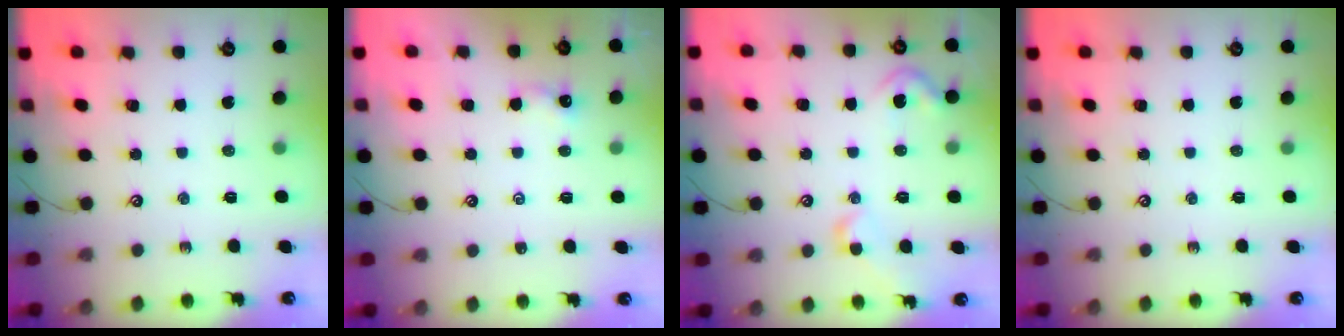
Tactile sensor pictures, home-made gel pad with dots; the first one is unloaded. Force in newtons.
{"total": 1.0, "press": 0.9, "slide": 0.4}
{"total": 5.8, "press": 5.7, "slide": 1.1}
{"total": 0.0}